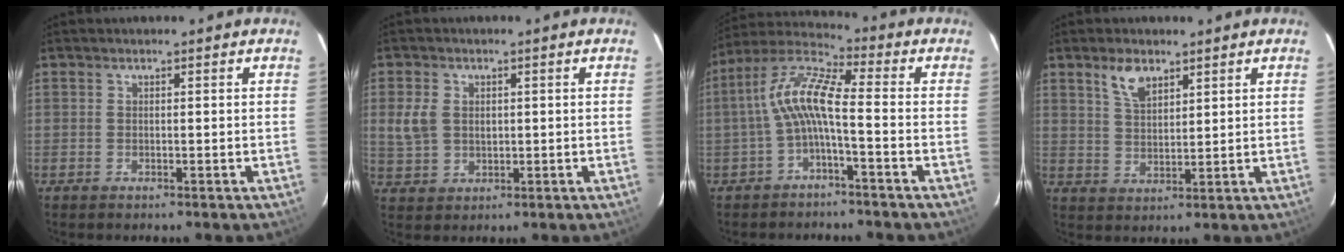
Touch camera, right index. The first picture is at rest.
{"total": 5.5, "force": [0.8, 4.3, 3.3], "torque": [-0.076, 0.007, 0.022]}
{"total": 9.0, "force": [-1.8, 1.6, 8.7], "torque": [-0.193, 0.021, -0.037]}
{"total": 5.5, "force": [3.5, 2.7, 3.2], "torque": [-0.057, 0.005, 0.070]}